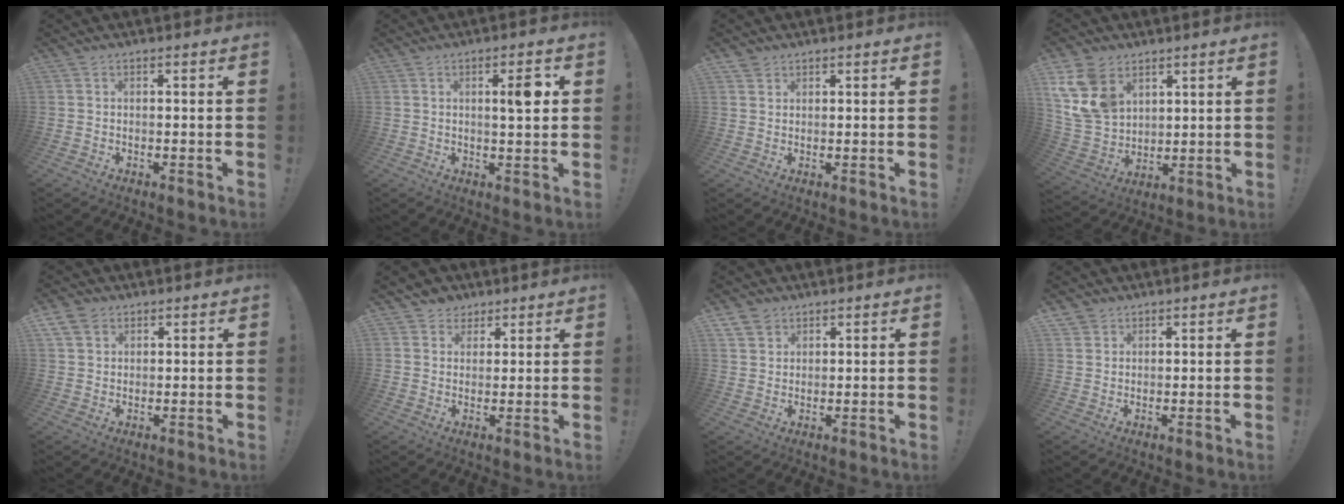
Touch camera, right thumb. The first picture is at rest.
{"total": 5.9, "force": [1.5, 1.1, 5.6], "torque": [-0.080, -0.009, 0.015]}
{"total": 2.0, "force": [1.6, 1.2, 0.0], "torque": [0.007, -0.011, 0.031]}
{"total": 14.2, "force": [7.6, 9.9, 6.7], "torque": [-0.134, -0.043, 0.153]}
{"total": 5.6, "force": [3.2, 4.1, 2.1], "torque": [-0.041, -0.005, 0.065]}
{"total": 4.4, "force": [2.4, 3.8, -0.1], "torque": [0.001, -0.016, 0.046]}
{"total": 4.4, "force": [3.2, 2.9, 0.6], "torque": [-0.016, -0.015, 0.063]}
{"total": 2.4, "force": [1.8, 1.6, -0.1], "torque": [-0.002, -0.008, 0.036]}